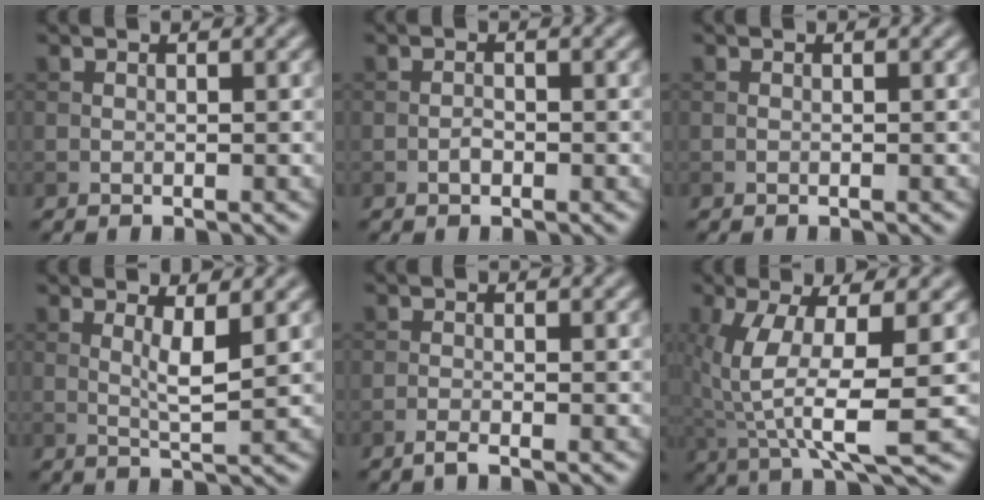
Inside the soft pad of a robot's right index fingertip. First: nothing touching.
{"total": 0.8, "force": [-0.4, 0.4, 0.6], "torque": [-0.010, 0.002, -0.009]}
{"total": 0.0}
{"total": 2.8, "force": [0.9, 0.4, 2.6], "torque": [-0.046, -0.007, 0.017]}
{"total": 1.2, "force": [-0.9, 0.2, 0.8], "torque": [-0.015, 0.001, -0.022]}
{"total": 8.2, "force": [0.1, 2.4, 7.8], "torque": [-0.167, -0.008, 0.005]}